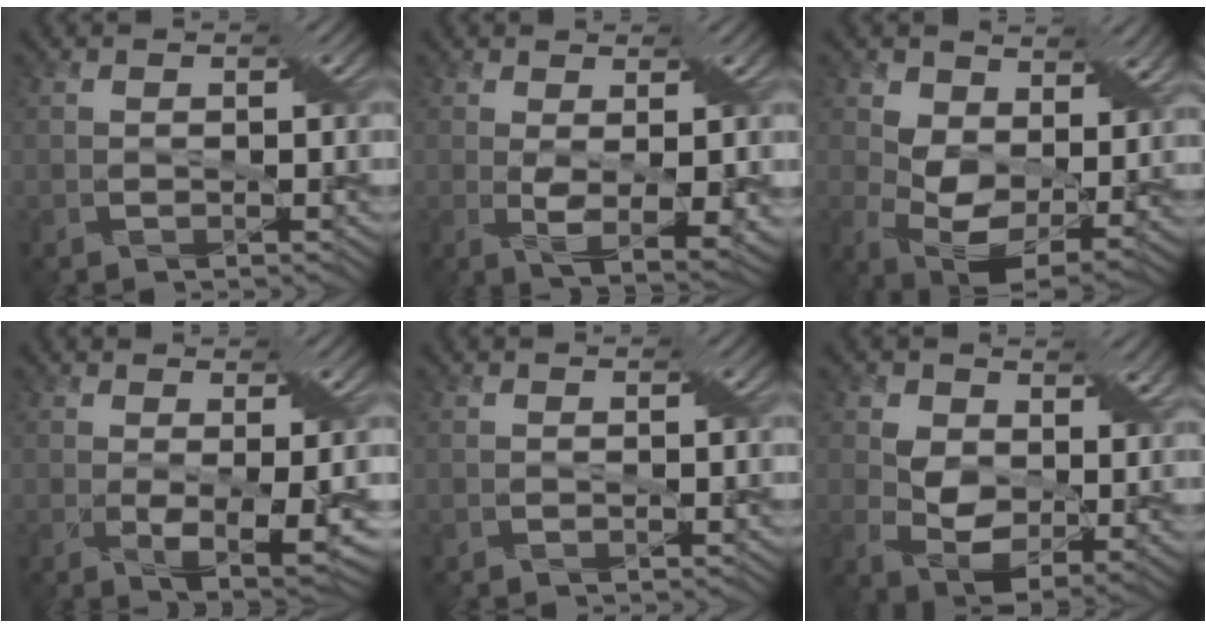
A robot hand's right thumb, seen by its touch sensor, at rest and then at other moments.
{"total": 4.8, "force": [0.3, 1.6, 4.5], "torque": [-0.078, -0.010, 0.015]}
{"total": 9.4, "force": [3.5, 5.9, 6.5], "torque": [-0.144, -0.012, 0.066]}
{"total": 4.5, "force": [0.1, 1.1, 4.4], "torque": [-0.078, -0.014, 0.011]}
{"total": 0.0}
{"total": 8.1, "force": [3.1, 5.3, 5.4], "torque": [-0.121, -0.016, 0.058]}